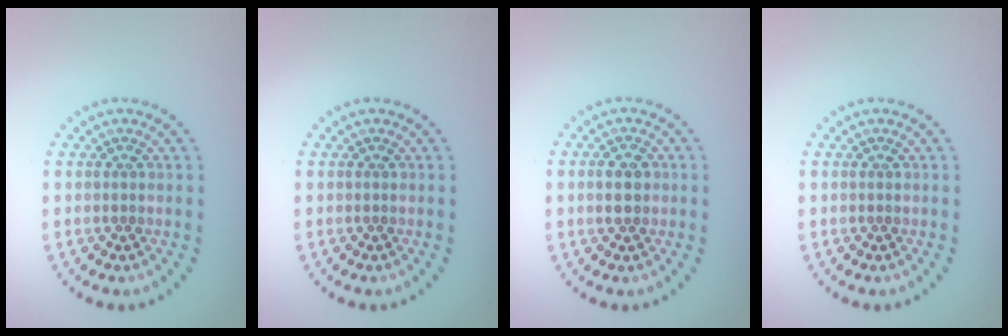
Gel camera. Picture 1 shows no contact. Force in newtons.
{"total": 0.0}
{"total": 2.7, "press": 2.7, "slide": 0.1}
{"total": 0.0}